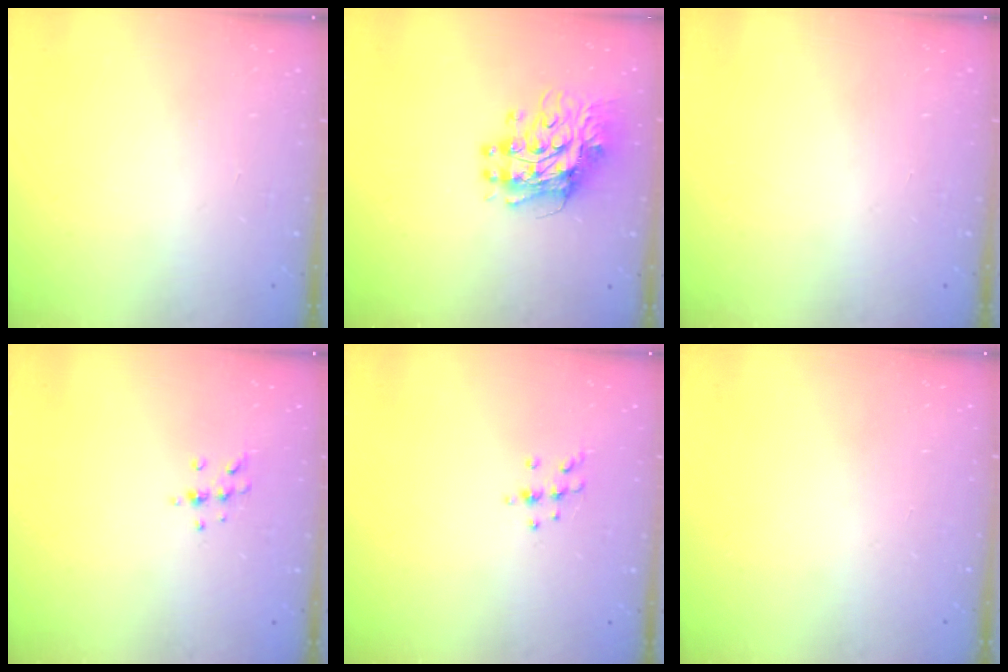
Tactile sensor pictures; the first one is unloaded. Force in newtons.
{"total": 12.2, "press": 12.2, "slide": 1.0}
{"total": 0.0}
{"total": 6.0, "press": 5.6, "slide": 2.0}
{"total": 7.0, "press": 7.0, "slide": 0.6}
{"total": 0.0}